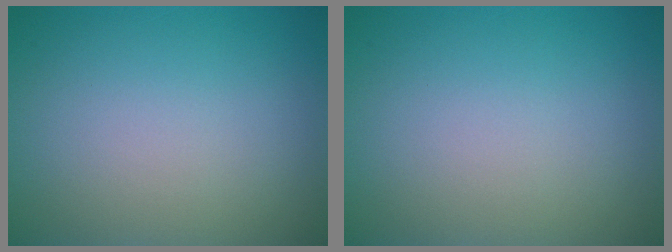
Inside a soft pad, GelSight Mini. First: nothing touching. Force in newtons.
{"total": 0.0}